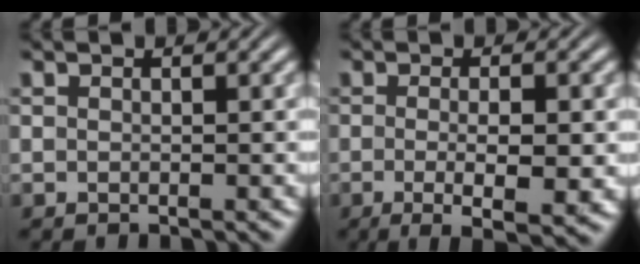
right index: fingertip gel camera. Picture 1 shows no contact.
{"total": 6.0, "force": [-3.1, 1.4, 4.9], "torque": [-0.080, -0.026, -0.036]}